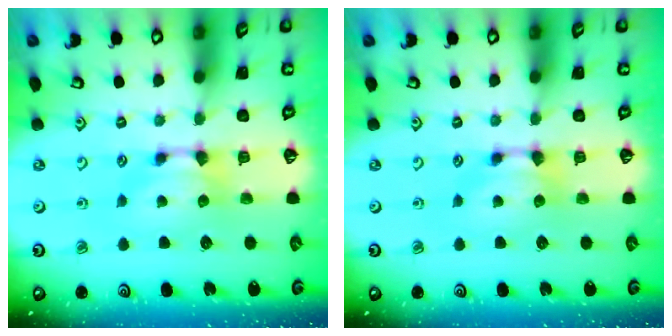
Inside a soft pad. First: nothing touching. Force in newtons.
{"total": 0.0}